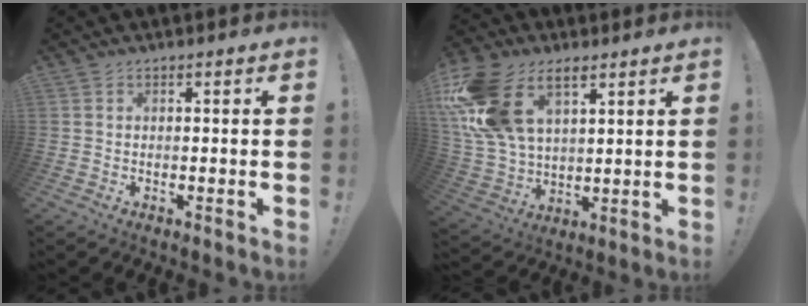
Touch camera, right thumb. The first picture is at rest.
{"total": 19.6, "force": [9.5, 12.4, 11.9], "torque": [-0.249, -0.035, 0.182]}